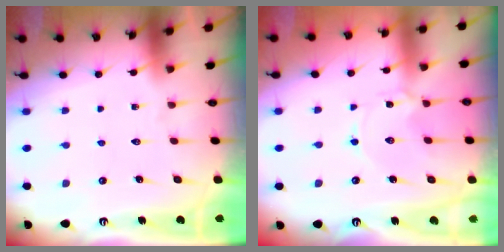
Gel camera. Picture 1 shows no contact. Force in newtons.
{"total": 0.9, "press": 0.9, "slide": 0.1}